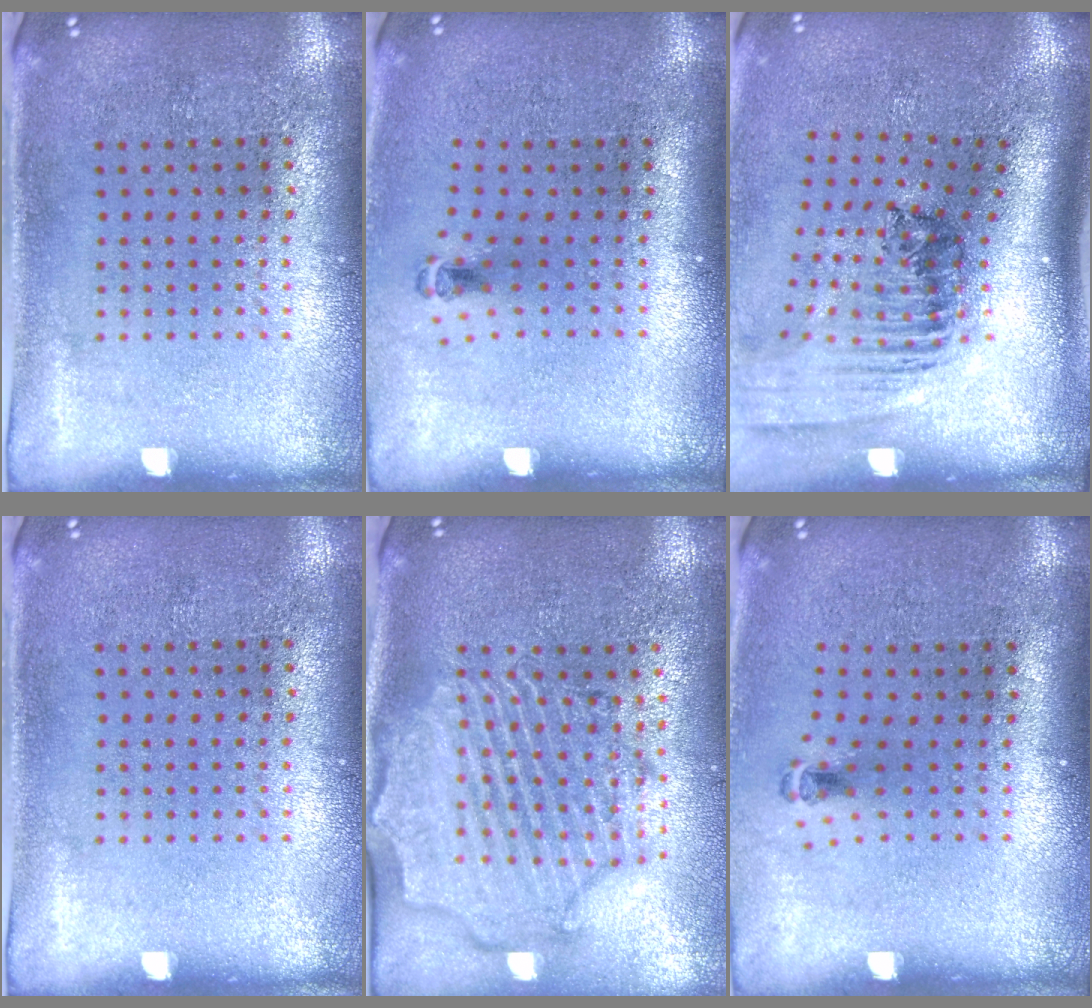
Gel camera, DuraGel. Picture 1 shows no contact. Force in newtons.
{"total": 0.6, "press": 0.4, "slide": 0.5}
{"total": 2.4, "press": 1.6, "slide": 1.8}
{"total": 0.0}
{"total": 2.6, "press": 2.4, "slide": 1.1}
{"total": 0.6, "press": 0.4, "slide": 0.5}